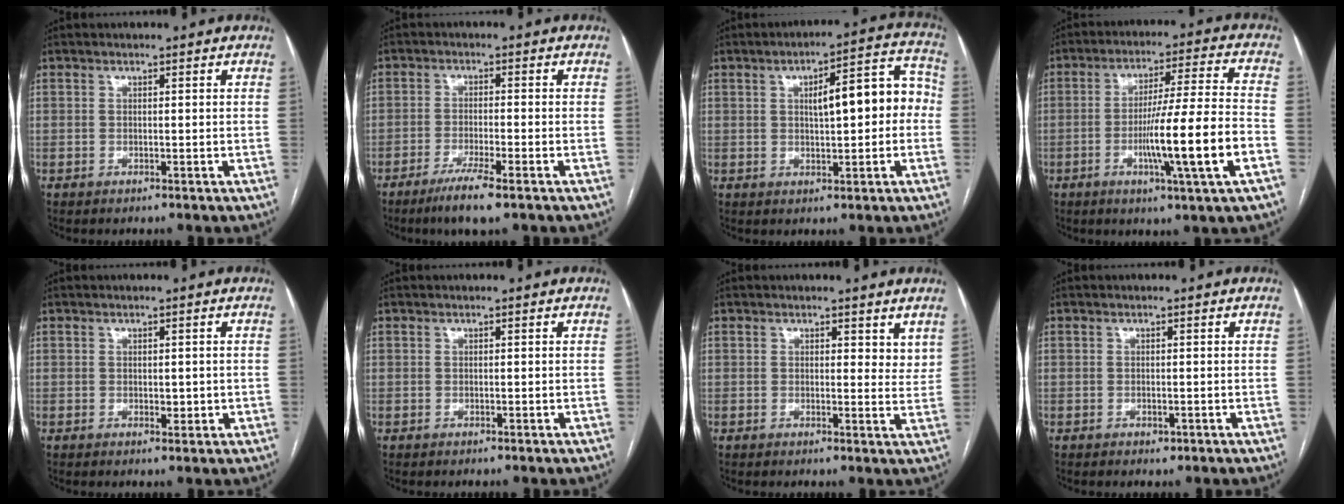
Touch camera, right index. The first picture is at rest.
{"total": 6.0, "force": [-4.0, 0.0, 4.5], "torque": [-0.084, -0.015, -0.069]}
{"total": 10.3, "force": [0.6, 3.2, 9.8], "torque": [-0.128, 0.042, 0.011]}
{"total": 14.3, "force": [-4.4, -0.9, 13.6], "torque": [-0.234, -0.007, -0.074]}
{"total": 1.9, "force": [-0.1, 1.1, 1.5], "torque": [-0.020, -0.001, 0.003]}
{"total": 0.0}
{"total": 3.3, "force": [2.3, 1.7, 1.6], "torque": [-0.008, -0.011, 0.025]}
{"total": 0.9, "force": [-0.5, 0.6, 0.5], "torque": [-0.007, 0.001, -0.003]}